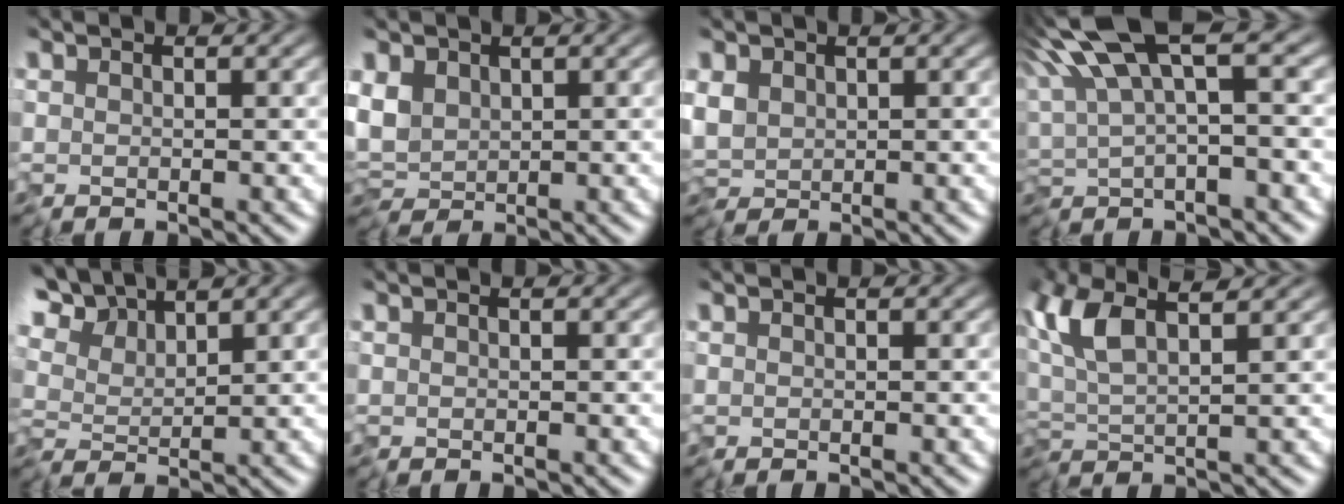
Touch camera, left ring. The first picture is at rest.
{"total": 2.9, "force": [0.2, 2.2, 1.9], "torque": [-0.055, 0.001, 0.008]}
{"total": 2.3, "force": [0.3, 1.7, 1.5], "torque": [-0.051, 0.003, 0.014]}
{"total": 8.7, "force": [2.8, 2.6, 7.8], "torque": [-0.165, 0.017, 0.050]}
{"total": 4.9, "force": [3.7, 1.7, 2.7], "torque": [-0.077, 0.011, 0.054]}
{"total": 0.0}
{"total": 0.0}
{"total": 5.6, "force": [2.3, 2.1, 4.6], "torque": [-0.110, 0.014, 0.041]}